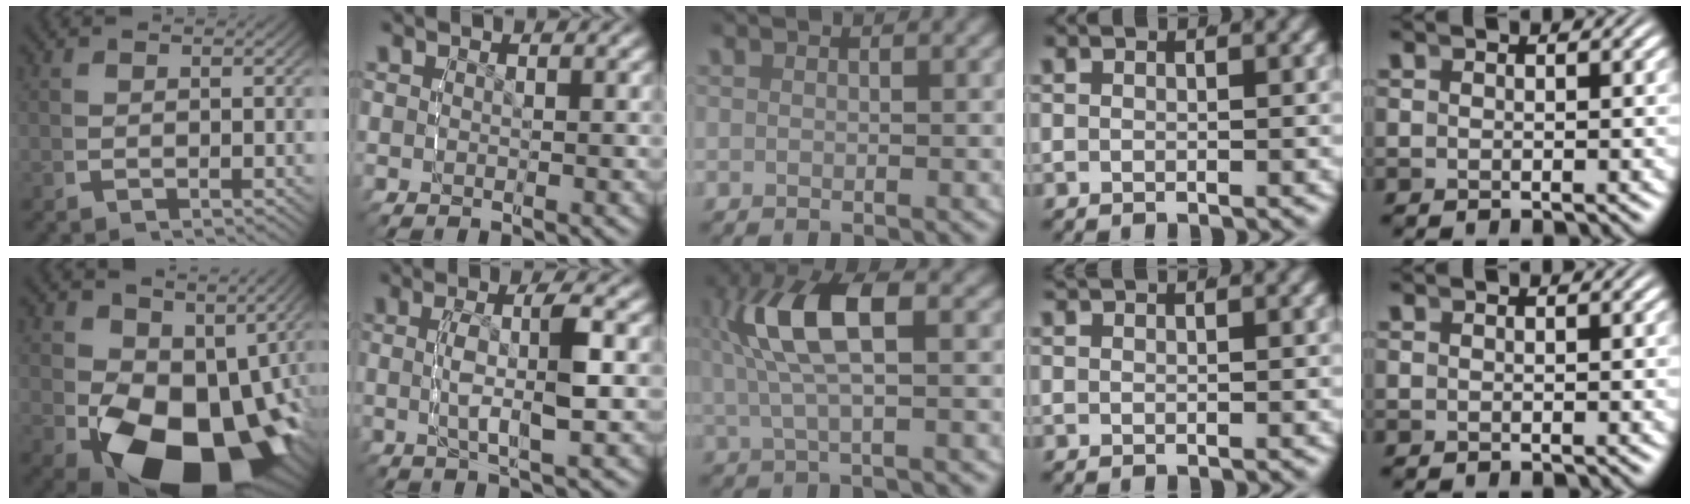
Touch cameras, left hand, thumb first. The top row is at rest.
{"thumb": {"total": 19.7, "force": [-4.5, 12.6, 14.5], "torque": [-0.248, -0.084, -0.032]}, "index": {"total": 3.6, "force": [-0.2, 0.0, 3.6], "torque": [-0.072, 0.000, -0.002]}, "middle": {"total": 8.3, "force": [1.4, 3.2, 7.5], "torque": [-0.155, 0.011, 0.024]}, "ring": {"total": 0.9, "force": [0.7, -0.6, 0.2], "torque": [0.002, 0.001, 0.014]}}